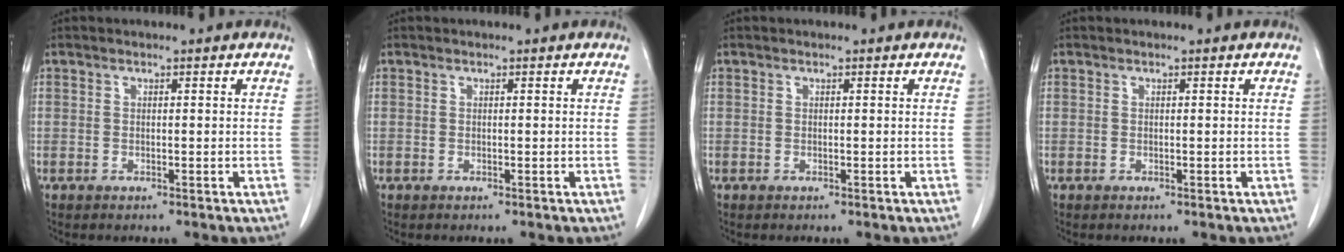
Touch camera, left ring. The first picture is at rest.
{"total": 0.0}
{"total": 0.0}
{"total": 0.0}